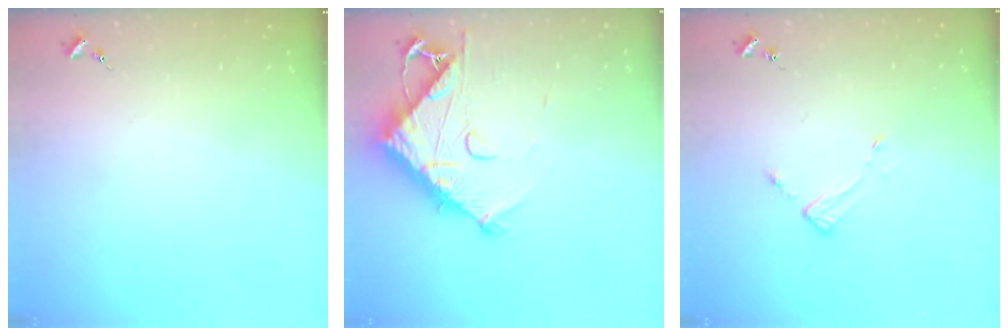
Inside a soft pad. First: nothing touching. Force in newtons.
{"total": 13.1, "press": 13.0, "slide": 1.0}
{"total": 3.5, "press": 3.5, "slide": 0.1}